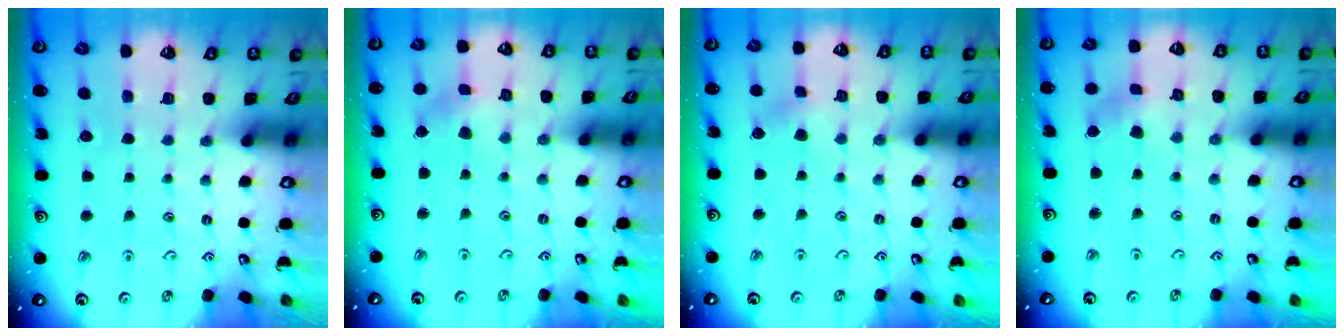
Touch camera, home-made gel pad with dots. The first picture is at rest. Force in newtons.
{"total": 1.9, "press": 1.9, "slide": 0.3}
{"total": 2.9, "press": 2.9, "slide": 0.3}
{"total": 2.5, "press": 2.5, "slide": 0.6}